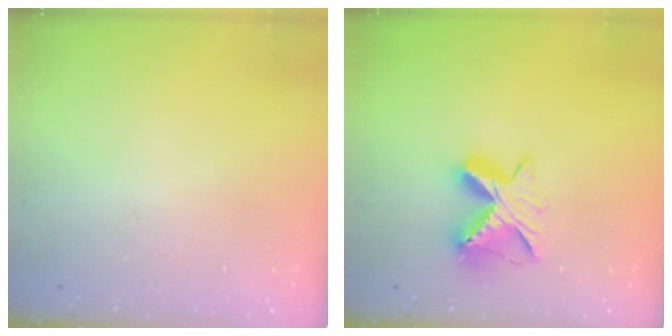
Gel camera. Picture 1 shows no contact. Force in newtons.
{"total": 9.5, "press": 9.5, "slide": 0.3}